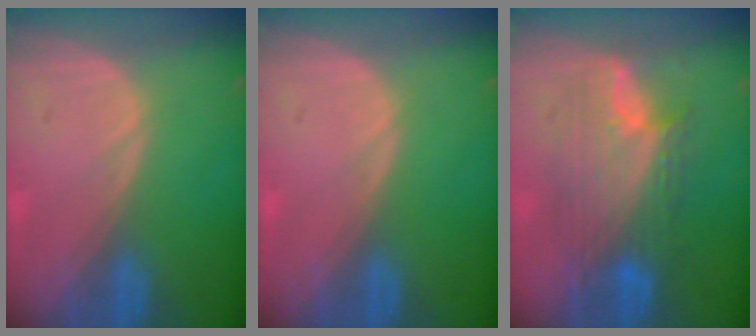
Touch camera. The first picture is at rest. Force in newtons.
{"total": 0.0}
{"total": 8.7, "press": 8.7, "slide": 0.3}